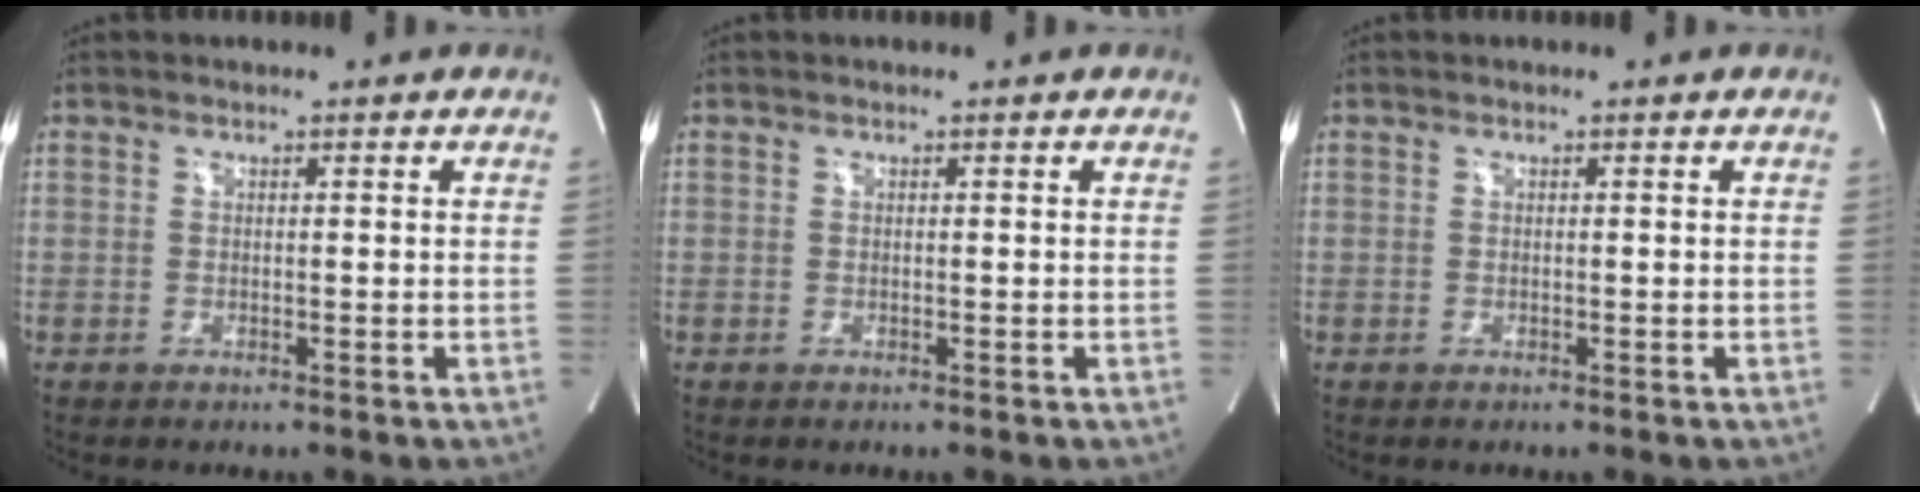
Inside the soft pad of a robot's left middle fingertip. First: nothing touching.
{"total": 0.0}
{"total": 0.0}